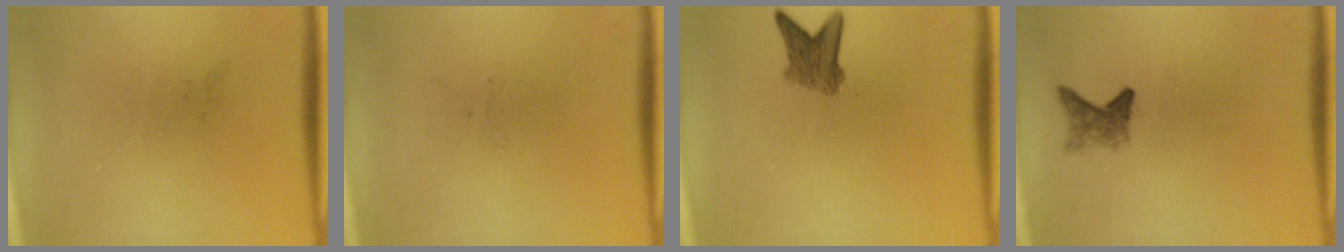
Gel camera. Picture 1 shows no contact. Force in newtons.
{"total": 0.0}
{"total": 3.7}
{"total": 2.1}